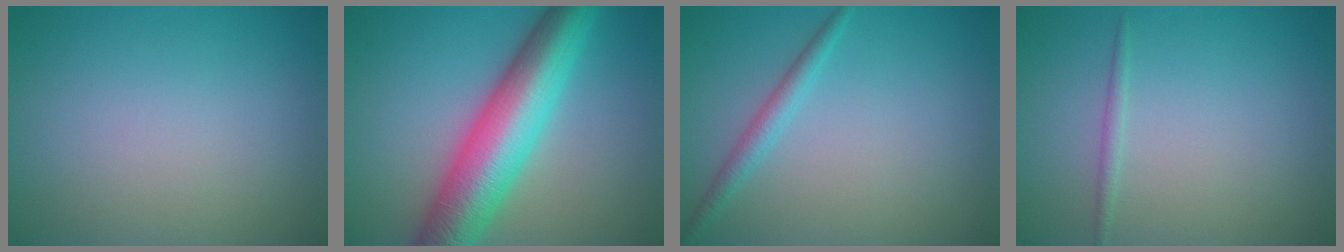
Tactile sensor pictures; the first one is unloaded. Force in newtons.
{"total": 10.1, "press": 10.1, "slide": 0.1}
{"total": 1.8, "press": 1.8, "slide": 0.1}
{"total": 0.8, "press": 0.8, "slide": 0.1}